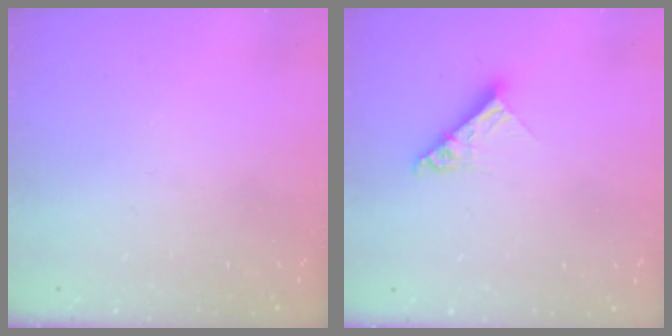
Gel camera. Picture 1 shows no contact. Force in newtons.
{"total": 8.6, "press": 8.6, "slide": 0.8}